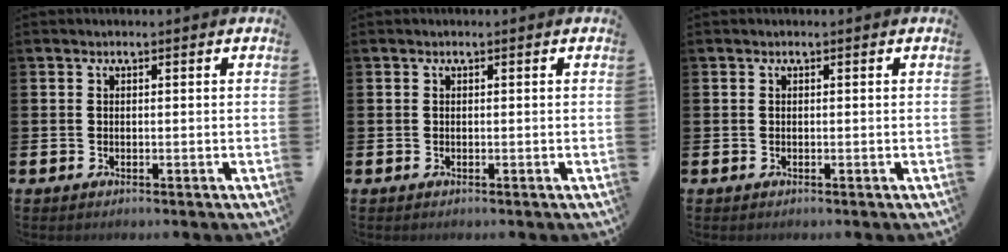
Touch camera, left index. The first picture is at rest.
{"total": 0.0}
{"total": 0.0}